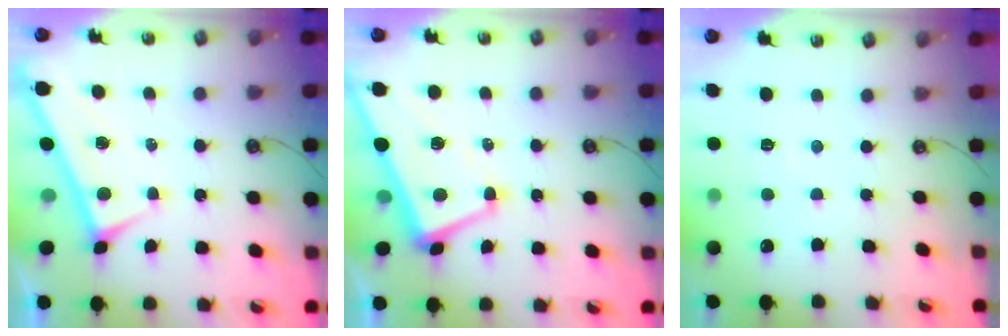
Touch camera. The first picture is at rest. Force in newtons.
{"total": 1.2, "press": 0.7, "slide": 1.0}
{"total": 2.5, "press": 2.5, "slide": 0.3}